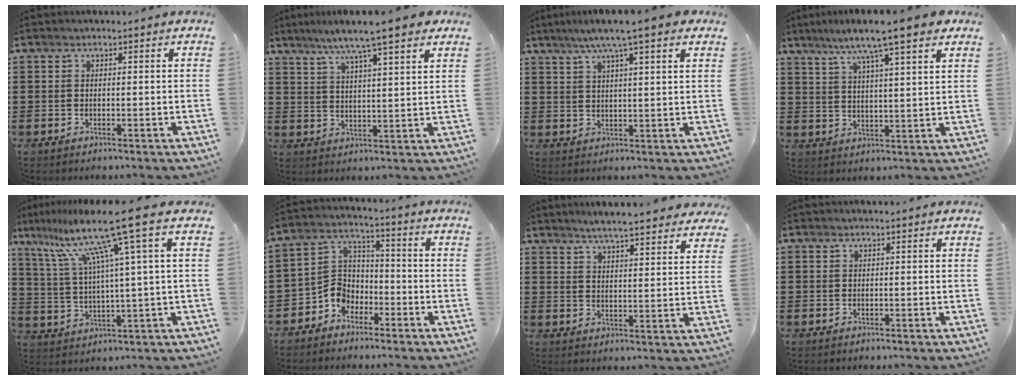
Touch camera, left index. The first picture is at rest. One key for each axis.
{"total": 8.0, "fx": 6.4, "fy": 0.5, "fz": 4.8, "tx": -0.113, "ty": -0.013, "tz": 0.110}
{"total": 6.9, "fx": 5.1, "fy": 0.5, "fz": 4.7, "tx": -0.104, "ty": -0.002, "tz": 0.088}
{"total": 9.1, "fx": 7.0, "fy": 0.8, "fz": 5.8, "tx": -0.125, "ty": -0.017, "tz": 0.119}
{"total": 13.3, "fx": 7.3, "fy": -1.0, "fz": 11.1, "tx": -0.242, "ty": -0.028, "tz": 0.106}
{"total": 5.6, "fx": -3.9, "fy": 4.0, "fz": 0.8, "tx": -0.045, "ty": 0.004, "tz": -0.086}
{"total": 4.9, "fx": 4.6, "fy": -0.2, "fz": 1.6, "tx": -0.050, "ty": -0.019, "tz": 0.081}
{"total": 0.0}